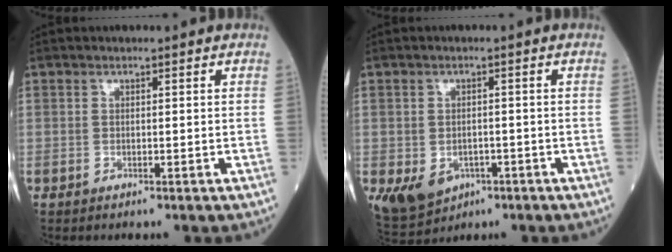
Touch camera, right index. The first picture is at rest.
{"total": 7.4, "force": [-3.2, 5.5, 3.7], "torque": [-0.070, 0.004, -0.035]}